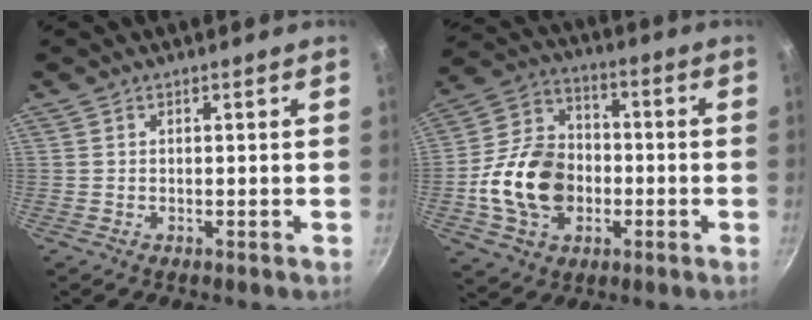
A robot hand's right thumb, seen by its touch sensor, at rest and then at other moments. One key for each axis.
{"total": 17.2, "fx": -3.1, "fy": 13.0, "fz": 10.9, "tx": -0.177, "ty": 0.033, "tz": -0.060}